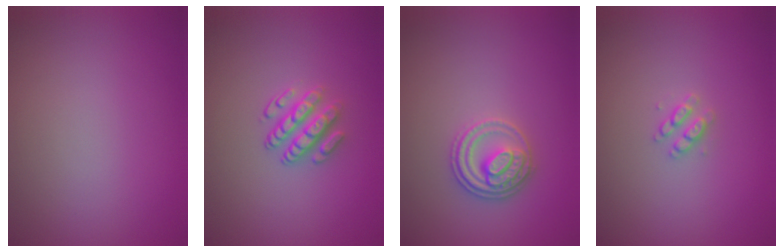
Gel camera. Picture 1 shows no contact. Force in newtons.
{"total": 3.0, "press": 2.4, "slide": 1.6}
{"total": 2.8, "press": 2.7, "slide": 0.5}
{"total": 1.4, "press": 1.3, "slide": 0.3}